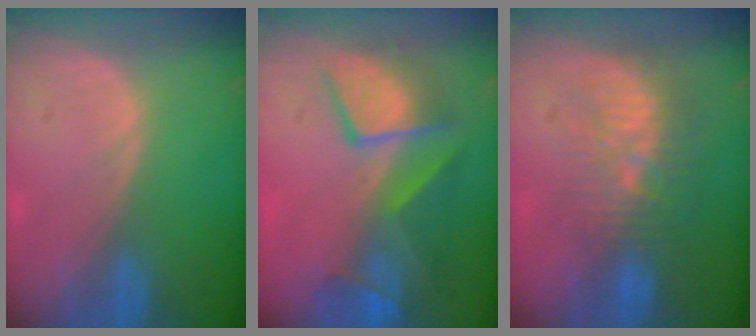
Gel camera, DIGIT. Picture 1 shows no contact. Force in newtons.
{"total": 9.6, "press": 8.7, "slide": 4.1}
{"total": 9.1, "press": 8.7, "slide": 2.6}